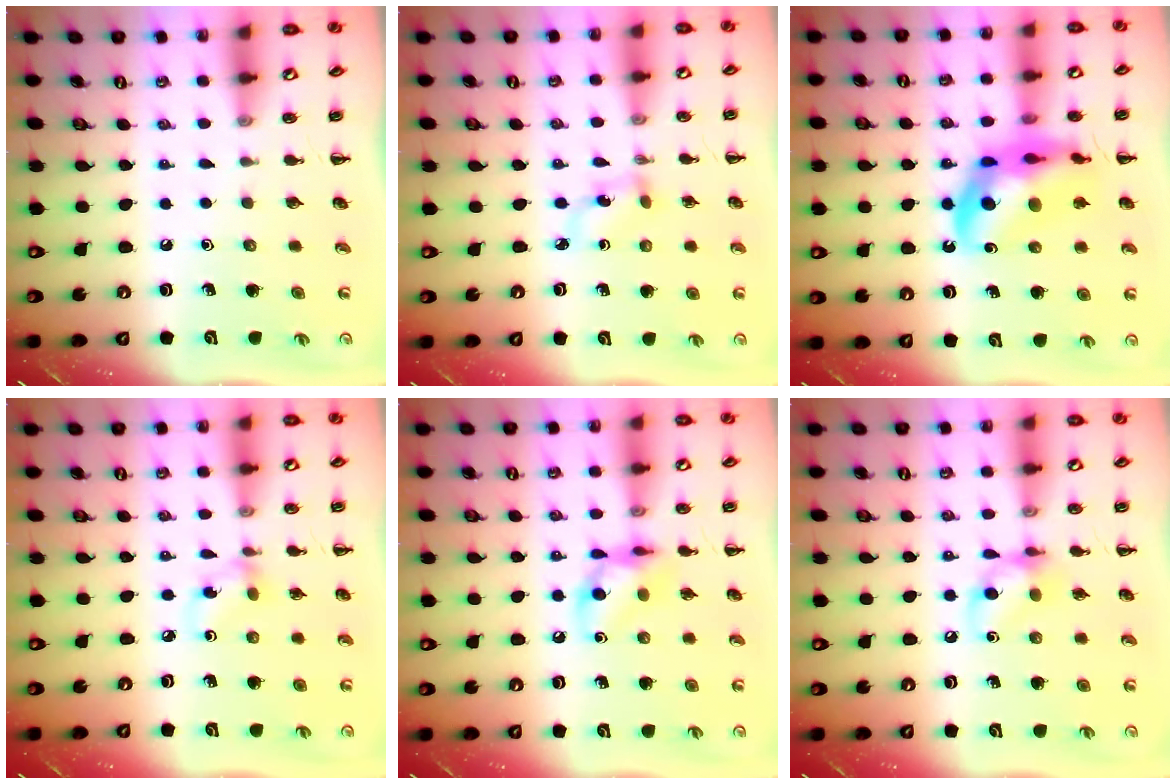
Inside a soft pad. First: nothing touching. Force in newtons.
{"total": 3.5, "press": 3.3, "slide": 1.0}
{"total": 17.0, "press": 16.5, "slide": 4.3}
{"total": 3.9, "press": 3.7, "slide": 1.1}
{"total": 10.3, "press": 10.3, "slide": 0.9}
{"total": 9.5, "press": 9.5, "slide": 0.8}